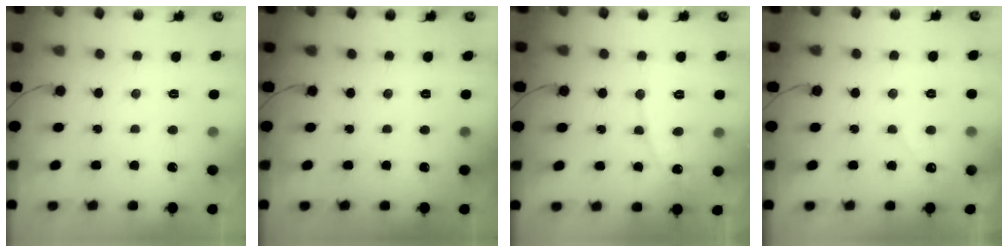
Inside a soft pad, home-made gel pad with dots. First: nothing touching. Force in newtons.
{"total": 0.0}
{"total": 8.5, "press": 8.4, "slide": 0.9}
{"total": 2.9, "press": 2.9, "slide": 0.1}